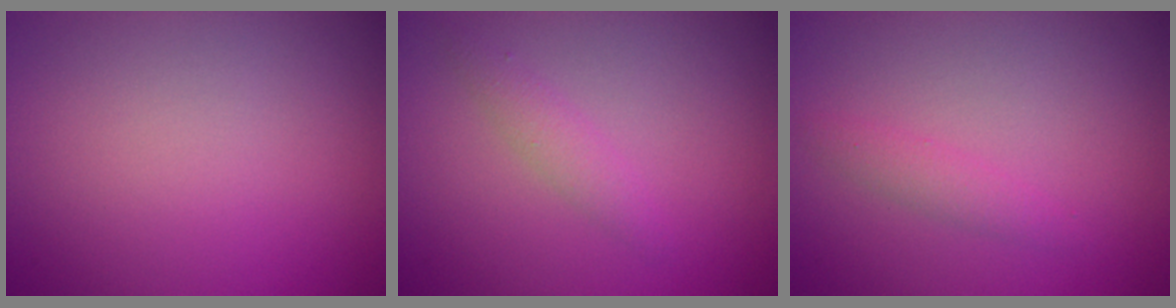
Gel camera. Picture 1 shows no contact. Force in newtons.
{"total": 1.4, "press": 1.4, "slide": 0.1}
{"total": 1.3, "press": 1.3, "slide": 0.1}